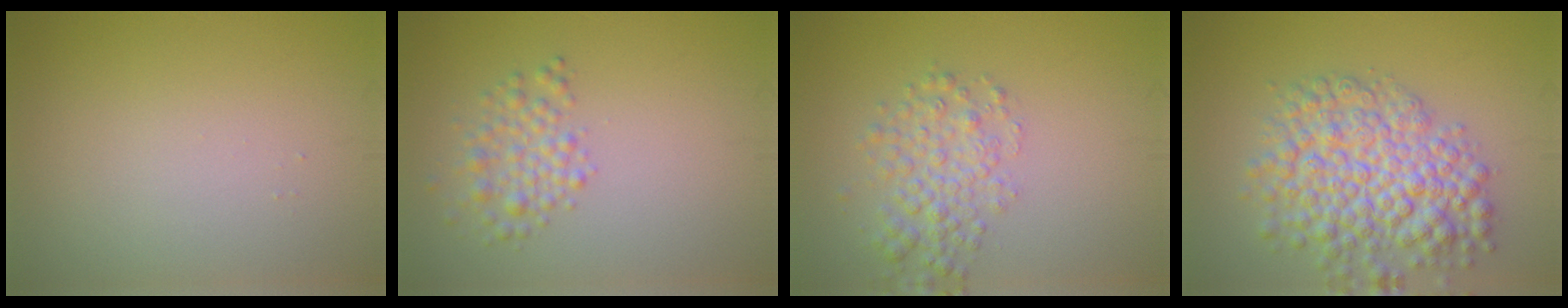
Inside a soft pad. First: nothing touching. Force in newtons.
{"total": 2.6, "press": 2.6, "slide": 0.1}
{"total": 3.4, "press": 3.4, "slide": 0.1}
{"total": 7.8, "press": 7.8, "slide": 0.3}